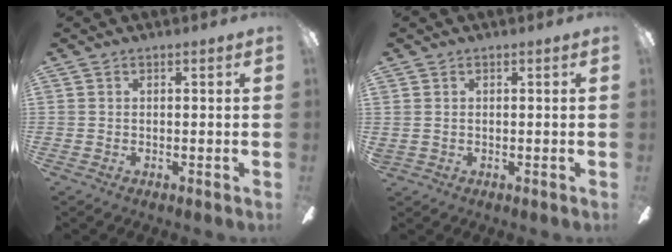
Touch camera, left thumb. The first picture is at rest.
{"total": 0.6, "force": [0.2, 0.5, 0.1], "torque": [-0.004, 0.004, 0.003]}